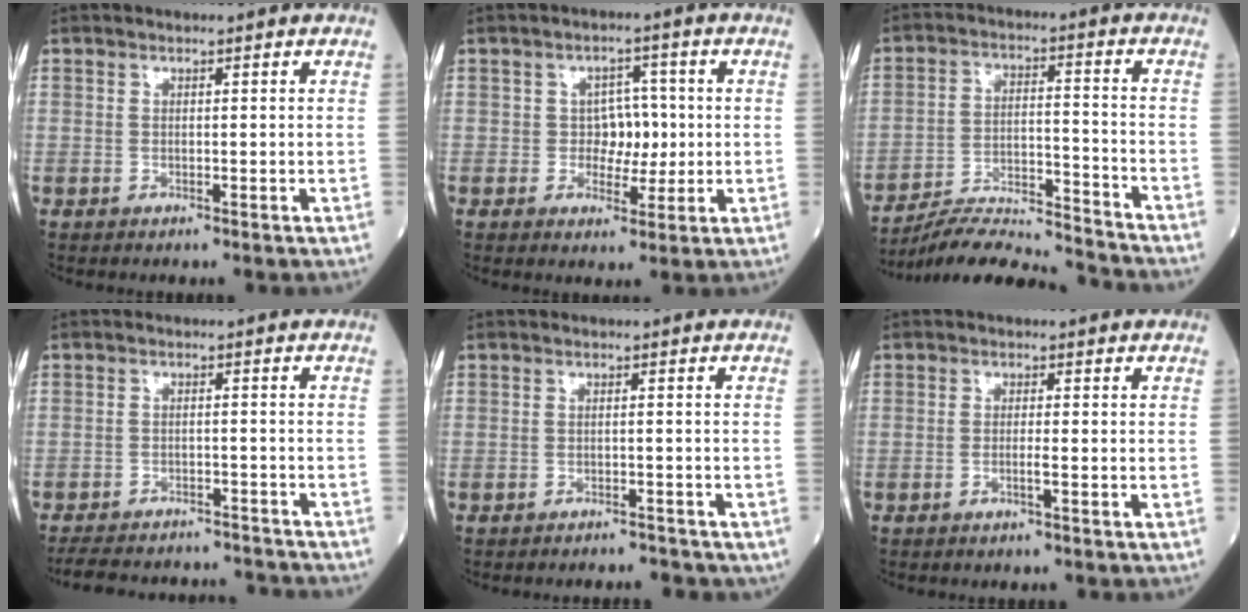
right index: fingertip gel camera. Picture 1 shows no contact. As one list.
[{"total": 4.4, "force": [-0.1, 3.2, 3.0], "torque": [-0.032, 0.009, -0.001]}, {"total": 14.5, "force": [-14.2, -0.6, 2.7], "torque": [-0.047, 0.011, -0.231]}, {"total": 14.2, "force": [-13.4, 3.5, 3.3], "torque": [-0.067, 0.011, -0.175]}, {"total": 3.6, "force": [-3.4, 1.3, 0.2], "torque": [-0.001, 0.003, -0.039]}, {"total": 1.3, "force": [-0.6, -0.2, 1.1], "torque": [-0.022, 0.000, -0.012]}]